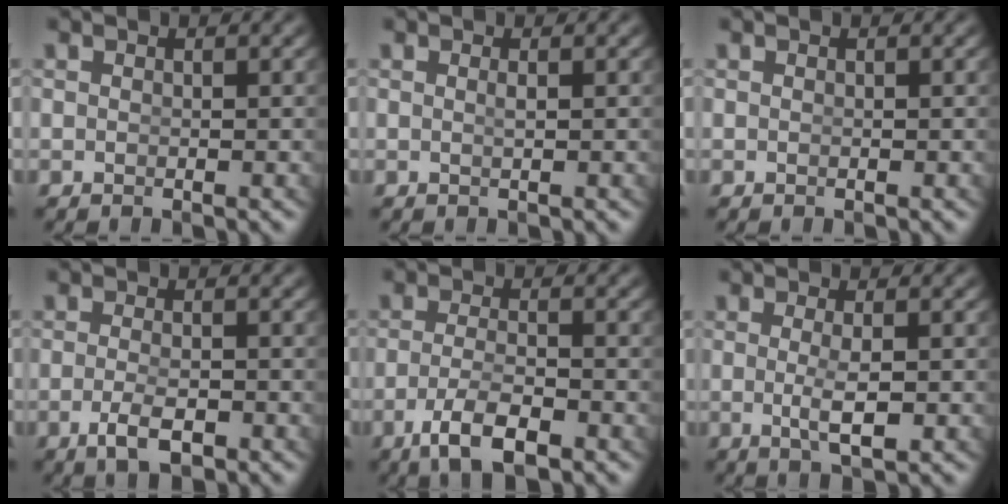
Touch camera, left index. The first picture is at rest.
{"total": 0.7, "force": [-0.1, -0.5, 0.4], "torque": [-0.010, -0.009, 0.004]}
{"total": 0.0}
{"total": 3.2, "force": [-2.1, 0.8, 2.3], "torque": [-0.049, -0.017, -0.025]}
{"total": 4.7, "force": [-3.0, 1.1, 3.5], "torque": [-0.066, -0.021, -0.038]}
{"total": 3.0, "force": [-0.7, 0.3, 2.9], "torque": [-0.060, -0.018, 0.000]}